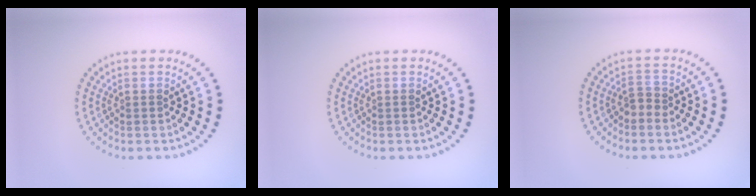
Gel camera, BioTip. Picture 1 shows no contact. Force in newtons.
{"total": 0.0}
{"total": 1.3, "press": 1.0, "slide": 0.8}